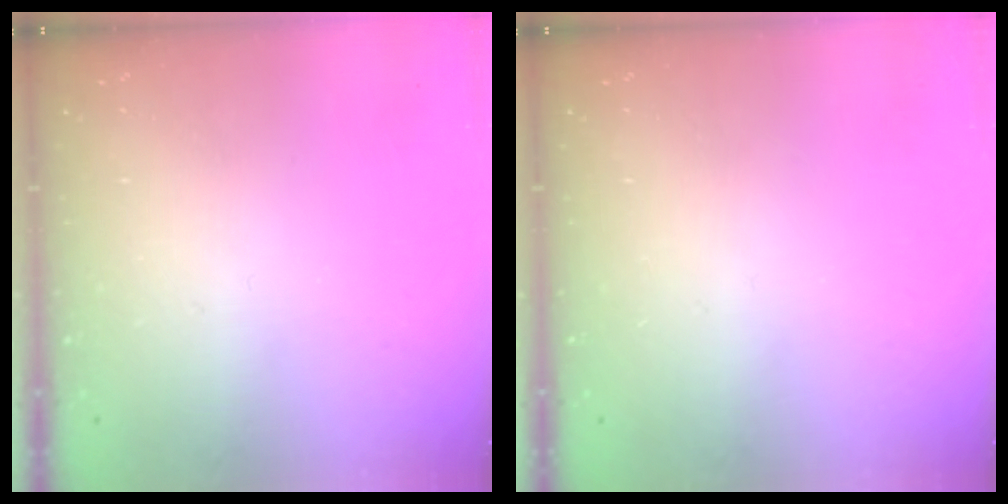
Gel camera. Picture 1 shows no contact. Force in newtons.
{"total": 0.0}